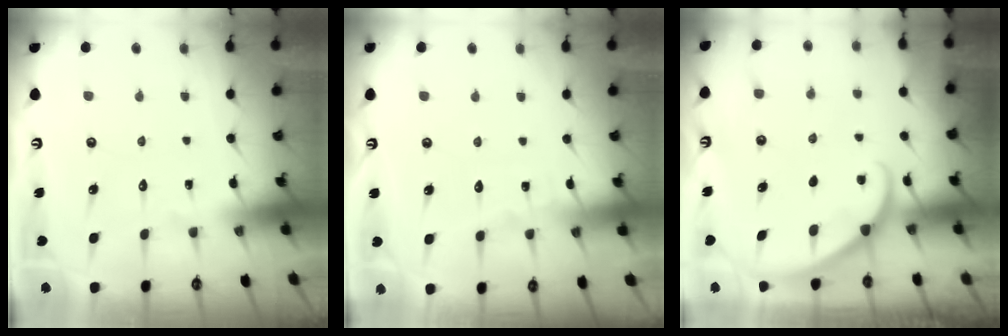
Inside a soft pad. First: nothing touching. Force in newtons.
{"total": 3.4, "press": 3.3, "slide": 0.4}
{"total": 1.7, "press": 1.6, "slide": 0.2}